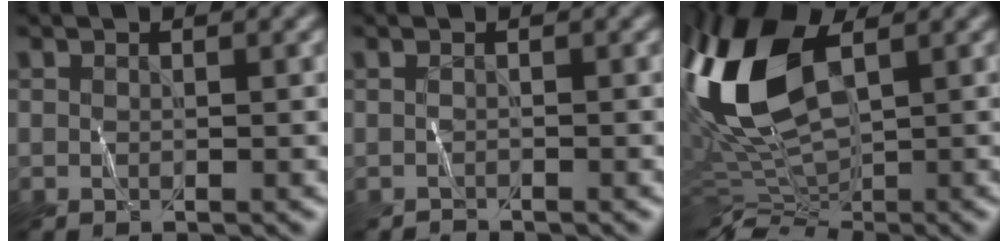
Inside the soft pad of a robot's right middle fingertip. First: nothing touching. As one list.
[{"total": 0.7, "force": [-0.7, 0.1, -0.1], "torque": [0.002, 0.003, -0.013]}, {"total": 11.2, "force": [2.2, 5.9, 9.2], "torque": [-0.206, 0.021, 0.031]}]